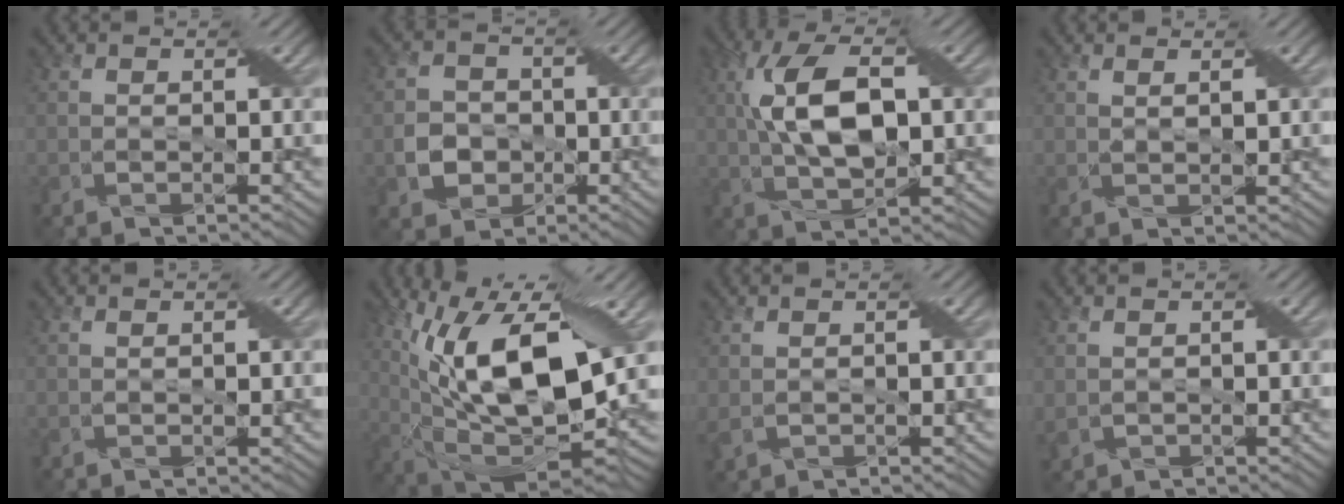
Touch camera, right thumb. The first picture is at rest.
{"total": 4.2, "force": [-1.2, 3.8, 1.2], "torque": [-0.022, -0.004, -0.024]}
{"total": 9.9, "force": [1.0, 4.8, 8.6], "torque": [-0.173, 0.014, 0.018]}
{"total": 1.1, "force": [0.7, 0.2, 0.8], "torque": [-0.010, -0.006, 0.017]}
{"total": 0.0}
{"total": 18.1, "force": [4.2, 8.4, 15.4], "torque": [-0.281, 0.007, 0.074]}
{"total": 1.0, "force": [0.5, 0.6, 0.6], "torque": [-0.018, -0.002, 0.017]}
{"total": 0.9, "force": [0.3, 0.7, 0.3], "torque": [-0.013, -0.003, 0.014]}